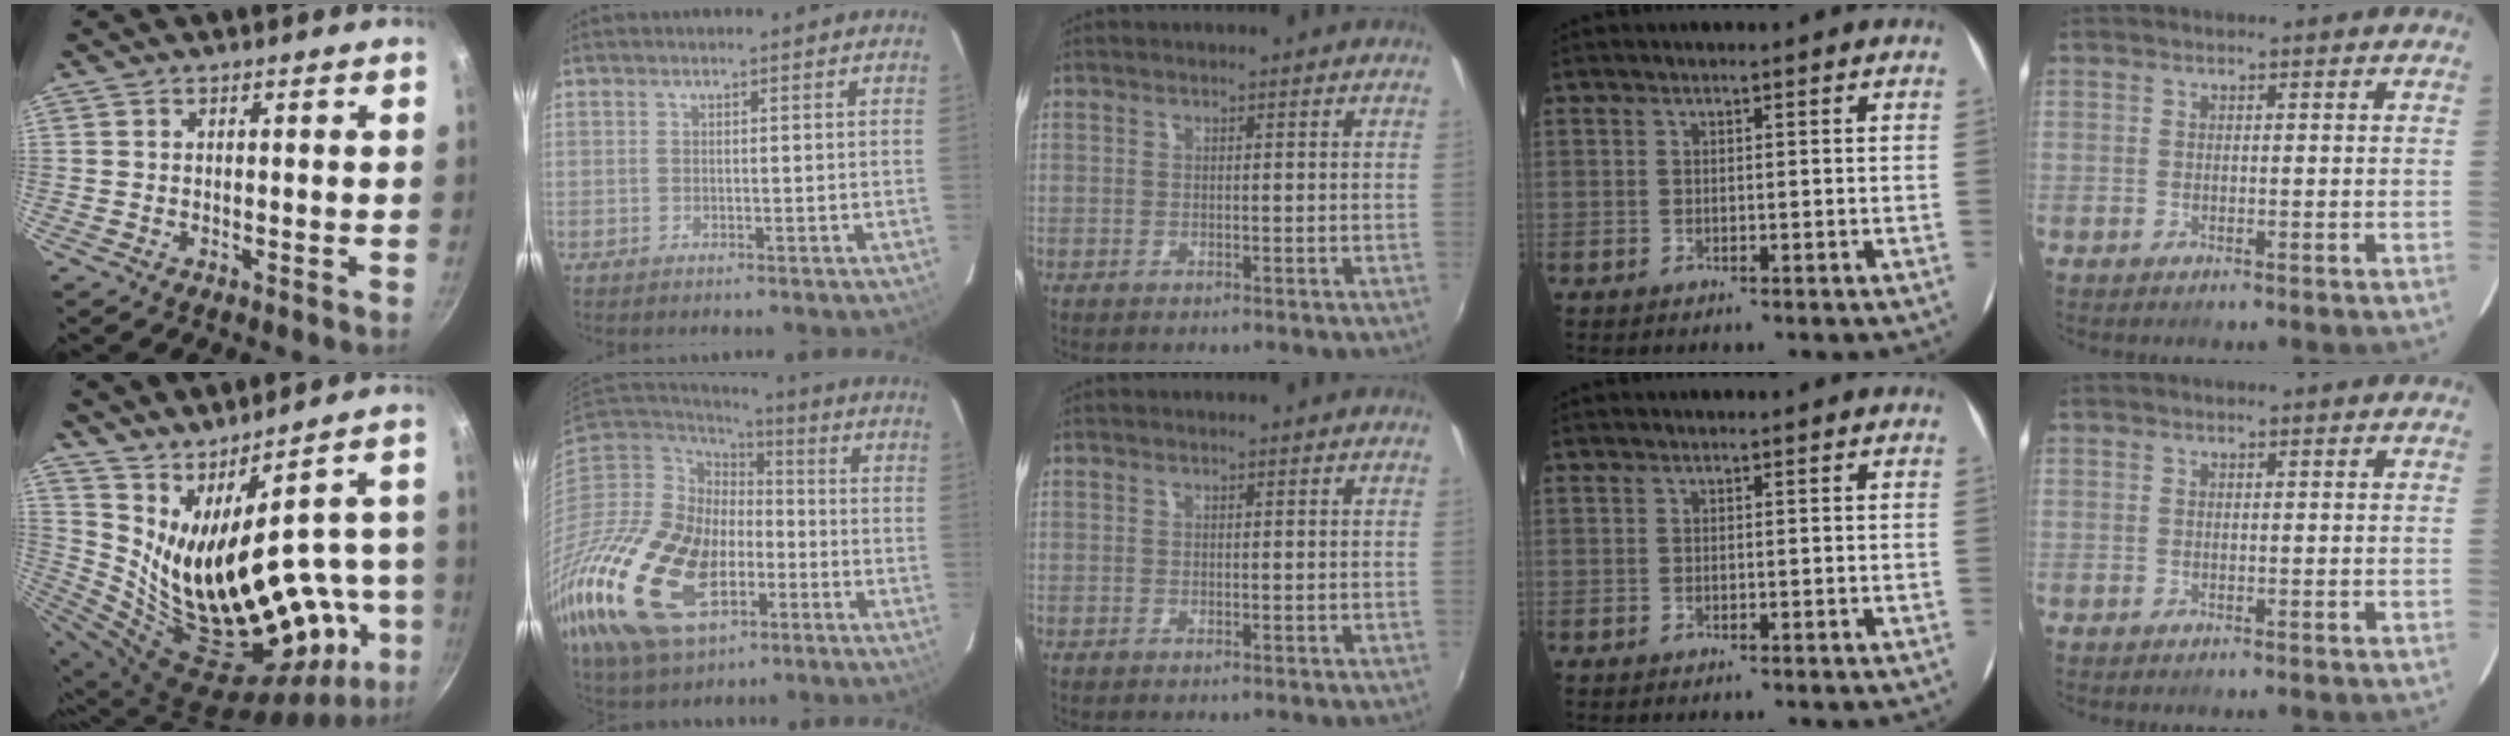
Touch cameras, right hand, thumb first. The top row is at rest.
{"thumb": {"total": 28.2, "force": [0.4, 13.5, 24.7], "torque": [-0.355, -0.056, 0.054]}, "index": {"total": 29.5, "force": [-11.6, 18.2, 20.1], "torque": [-0.466, -0.049, -0.202]}}